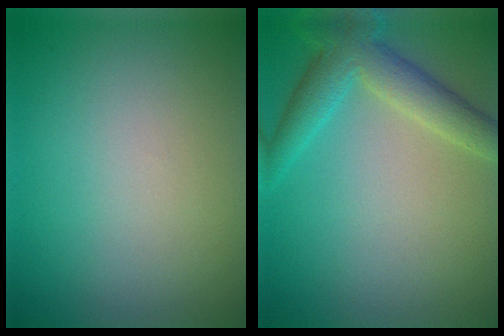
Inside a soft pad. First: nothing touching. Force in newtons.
{"total": 4.8, "press": 4.8, "slide": 0.2}